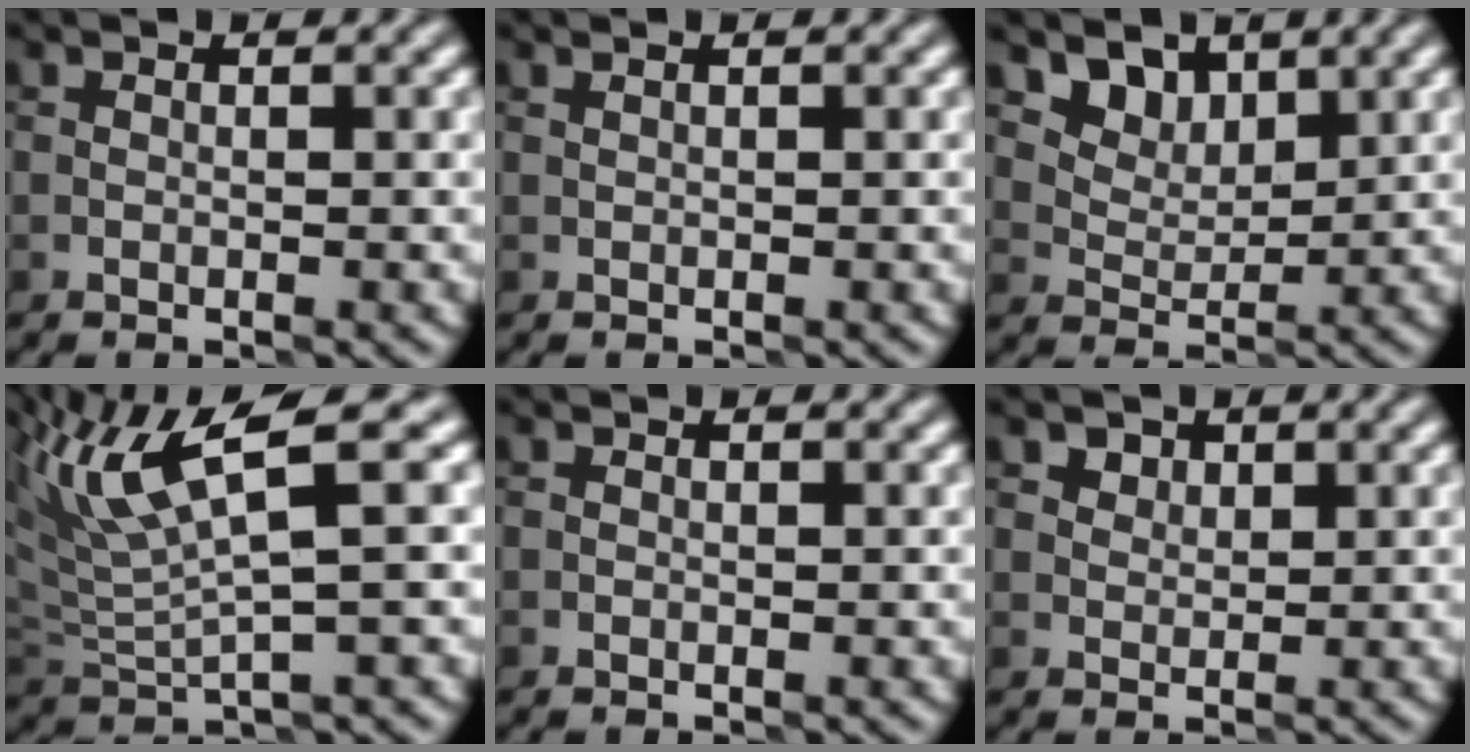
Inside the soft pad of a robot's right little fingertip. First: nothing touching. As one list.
[{"total": 0.0}, {"total": 4.7, "force": [3.4, 2.7, 1.8], "torque": [-0.045, -0.017, 0.079]}, {"total": 7.8, "force": [4.4, 1.4, 6.3], "torque": [-0.127, 0.014, 0.087]}, {"total": 0.0}, {"total": 2.8, "force": [2.0, 1.7, 0.9], "torque": [-0.024, 0.005, 0.030]}]